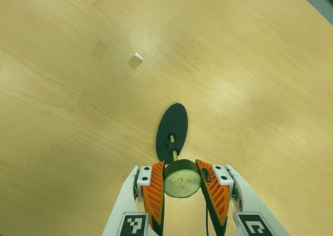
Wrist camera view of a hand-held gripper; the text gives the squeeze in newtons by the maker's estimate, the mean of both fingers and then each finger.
{"total": 12.9, "left": 12.6, "right": 13.2}